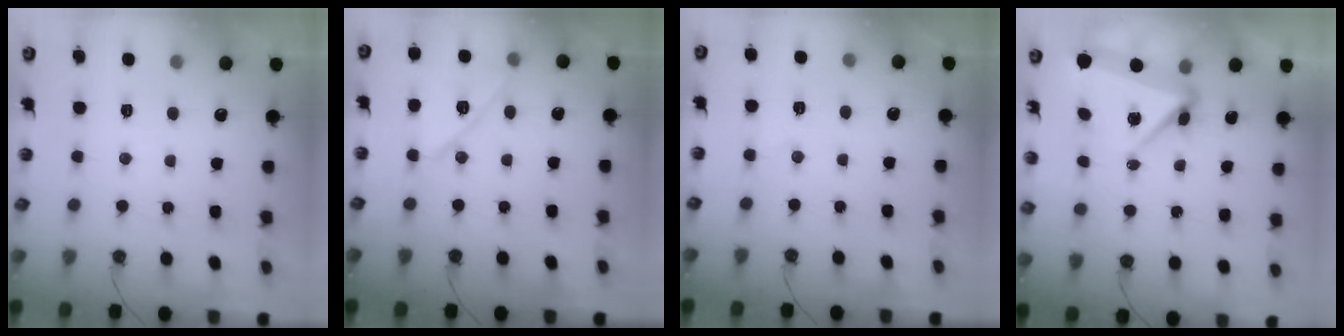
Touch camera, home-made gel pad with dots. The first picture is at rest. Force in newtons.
{"total": 12.1, "press": 11.7, "slide": 3.3}
{"total": 4.0, "press": 3.7, "slide": 1.3}
{"total": 5.6, "press": 5.5, "slide": 1.3}